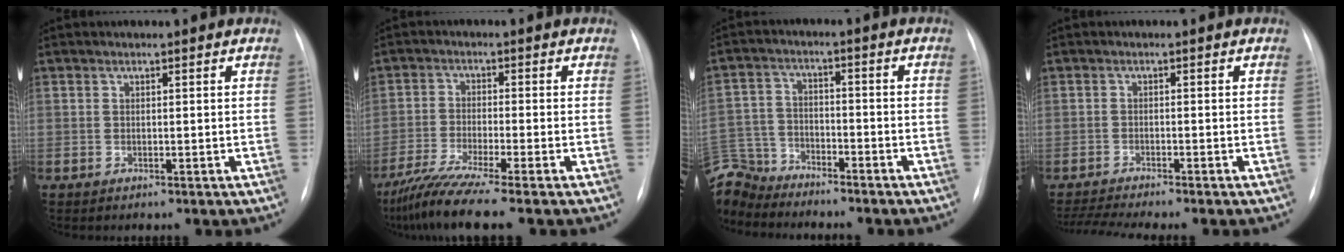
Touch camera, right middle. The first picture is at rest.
{"total": 9.0, "force": [-7.1, -1.1, 5.4], "torque": [-0.095, -0.033, -0.121]}
{"total": 12.1, "force": [-11.1, 4.4, 2.1], "torque": [-0.064, 0.015, -0.207]}
{"total": 7.0, "force": [-6.3, -1.0, 3.0], "torque": [-0.046, -0.015, -0.102]}